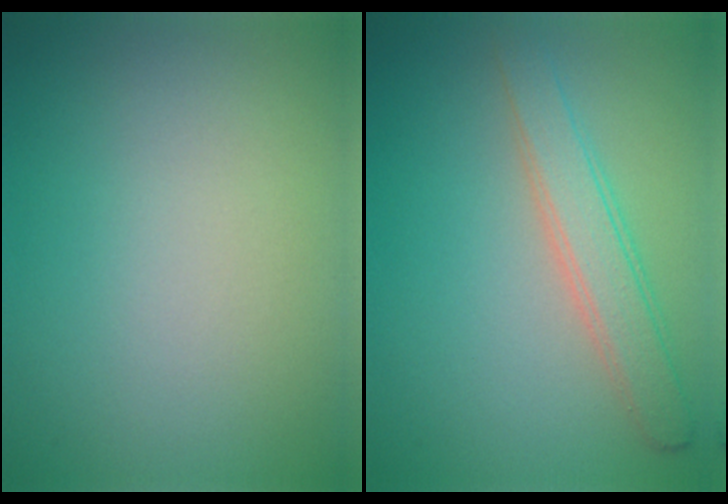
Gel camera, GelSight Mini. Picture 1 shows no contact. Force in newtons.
{"total": 3.5, "press": 3.5, "slide": 0.2}